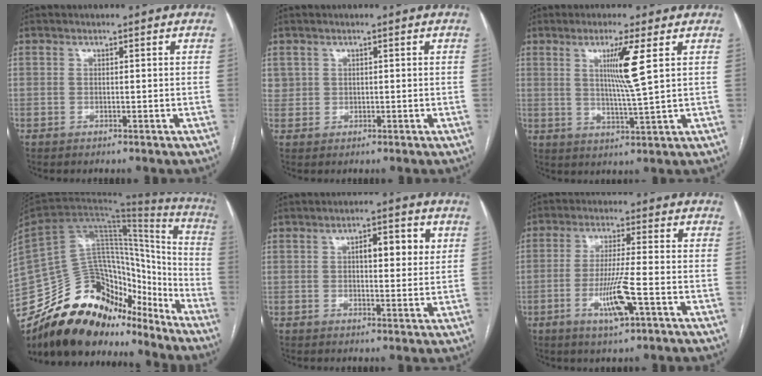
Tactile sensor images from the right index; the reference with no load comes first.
{"total": 1.8, "force": [0.8, 1.6, 0.2], "torque": [0.010, 0.006, 0.011]}
{"total": 6.9, "force": [2.3, -1.3, 6.4], "torque": [-0.116, -0.014, 0.044]}
{"total": 26.0, "force": [-21.1, 10.6, 10.9], "torque": [-0.209, 0.014, -0.343]}
{"total": 5.6, "force": [1.8, 1.9, 5.0], "torque": [-0.075, 0.009, 0.025]}
{"total": 7.8, "force": [-2.9, 0.0, 7.2], "torque": [-0.139, -0.012, -0.053]}